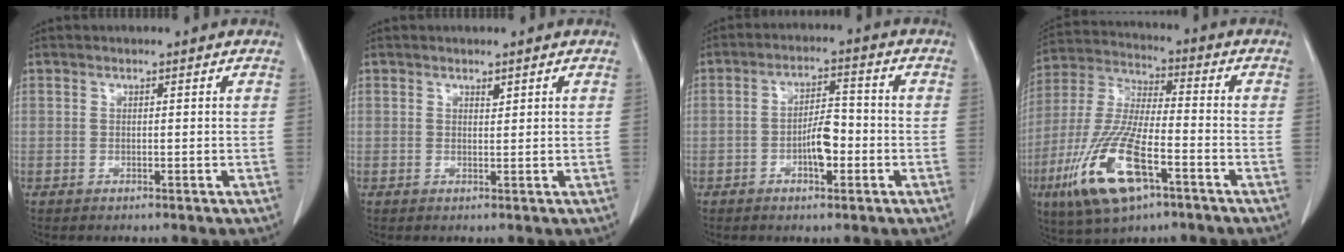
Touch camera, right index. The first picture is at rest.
{"total": 0.7, "force": [0.5, 0.2, 0.4], "torque": [-0.006, -0.005, 0.008]}
{"total": 5.3, "force": [-1.6, 1.9, 4.7], "torque": [-0.080, 0.012, -0.025]}
{"total": 16.0, "force": [-7.3, 4.3, 13.6], "torque": [-0.297, -0.021, -0.131]}